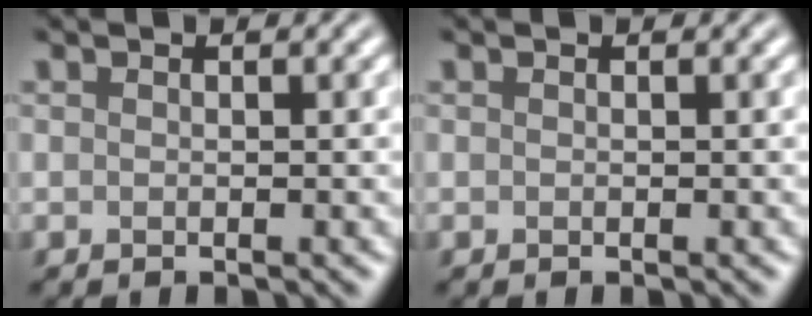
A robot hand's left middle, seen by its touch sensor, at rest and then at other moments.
{"total": 0.0}